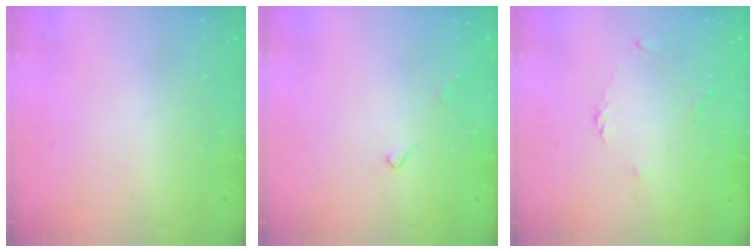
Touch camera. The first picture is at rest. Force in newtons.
{"total": 6.0, "press": 6.0, "slide": 0.6}
{"total": 2.8, "press": 2.7, "slide": 0.7}